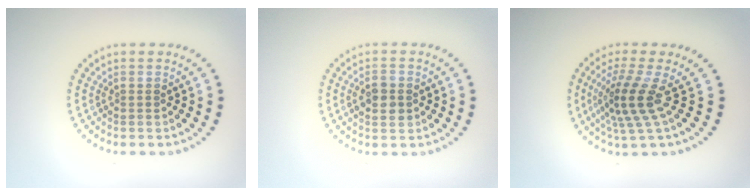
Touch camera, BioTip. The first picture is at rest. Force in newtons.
{"total": 2.8, "press": 2.8, "slide": 0.1}
{"total": 3.9, "press": 2.7, "slide": 2.8}